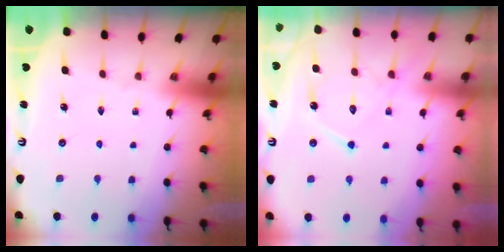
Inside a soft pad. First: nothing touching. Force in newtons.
{"total": 14.1, "press": 14.1, "slide": 1.3}